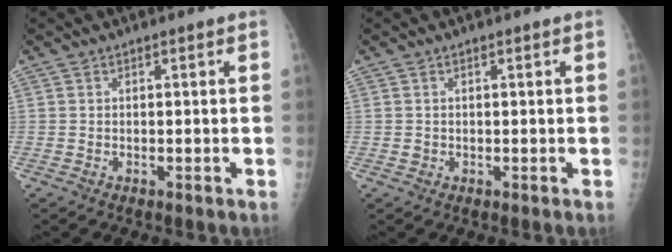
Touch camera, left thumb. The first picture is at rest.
{"total": 0.9, "force": [0.2, 0.7, 0.4], "torque": [-0.001, 0.001, 0.004]}